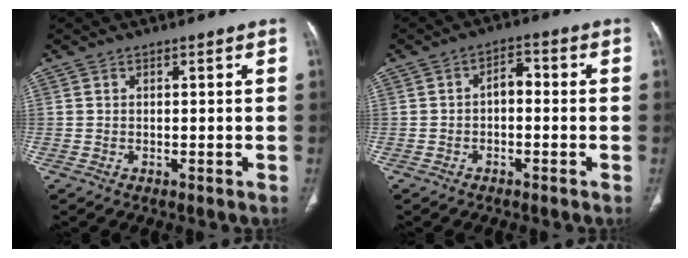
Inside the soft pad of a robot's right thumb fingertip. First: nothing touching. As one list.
[{"total": 3.5, "force": [-0.6, 2.1, 2.7], "torque": [-0.033, 0.021, -0.018]}]